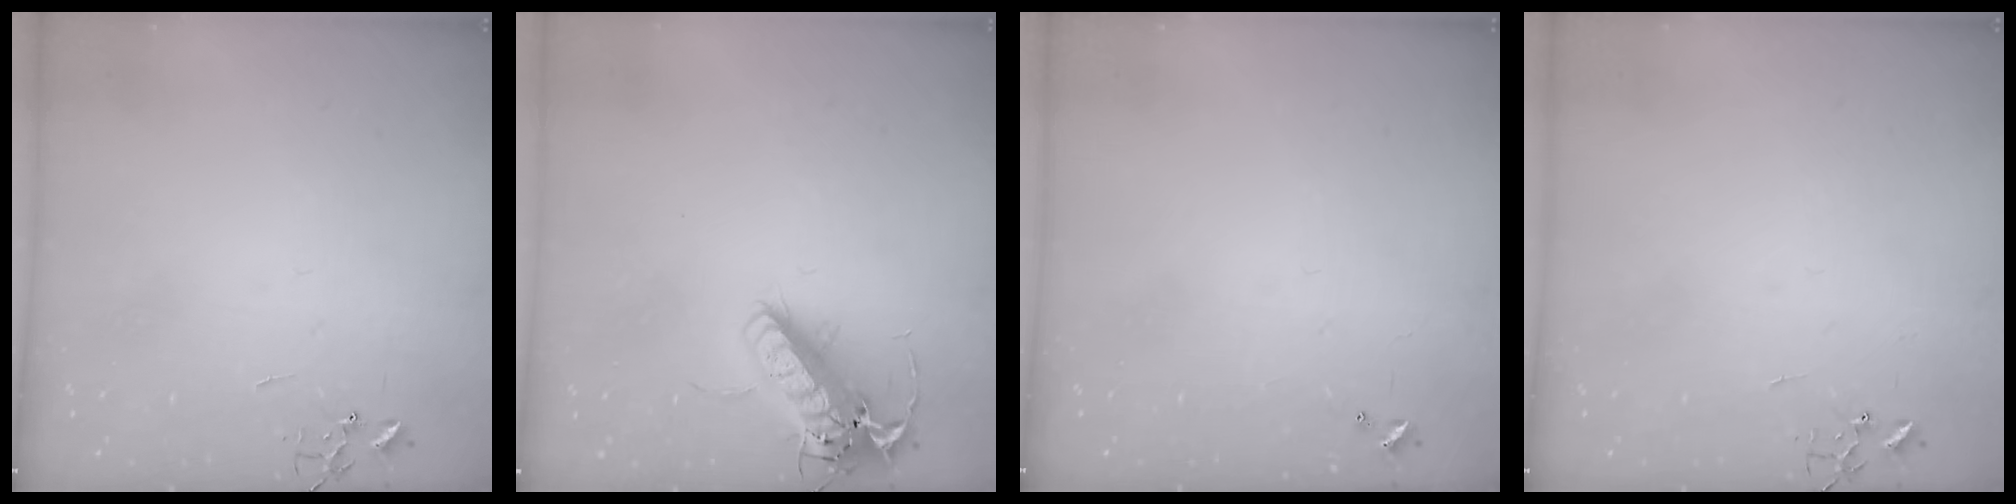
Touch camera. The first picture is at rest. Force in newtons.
{"total": 16.2, "press": 15.9, "slide": 3.2}
{"total": 0.0}
{"total": 0.0}